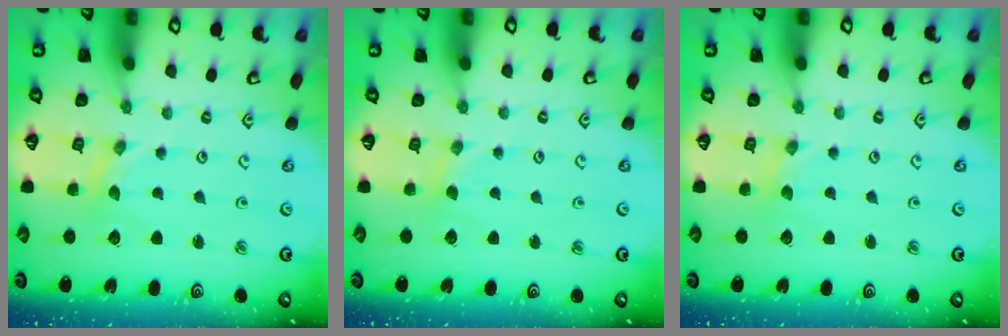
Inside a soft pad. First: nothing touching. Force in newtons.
{"total": 1.0, "press": 1.0, "slide": 0.2}
{"total": 0.0}